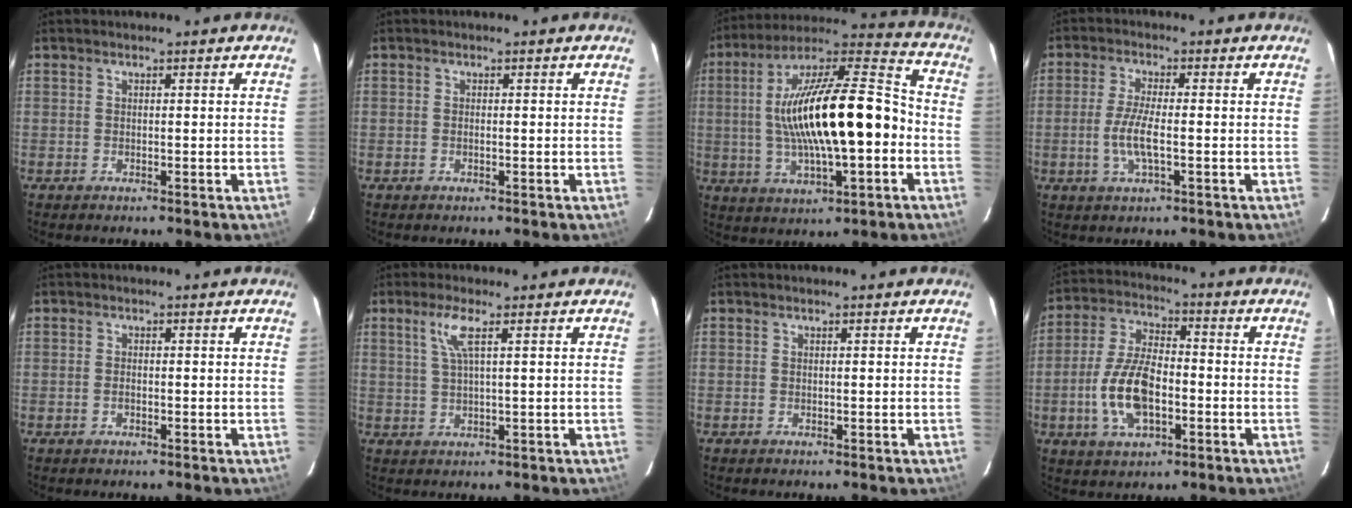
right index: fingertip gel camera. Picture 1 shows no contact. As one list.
[{"total": 0.0}, {"total": 23.0, "force": [-2.0, 6.7, 21.9], "torque": [-0.388, 0.020, -0.031]}, {"total": 6.1, "force": [-1.3, 1.3, 5.9], "torque": [-0.120, -0.004, -0.026]}, {"total": 1.0, "force": [-0.5, 0.6, 0.7], "torque": [-0.012, 0.002, -0.008]}, {"total": 4.1, "force": [1.8, 0.0, 3.7], "torque": [-0.078, 0.001, 0.039]}, {"total": 0.0}, {"total": 12.5, "force": [-3.4, 6.1, 10.4], "torque": [-0.216, 0.006, -0.060]}]